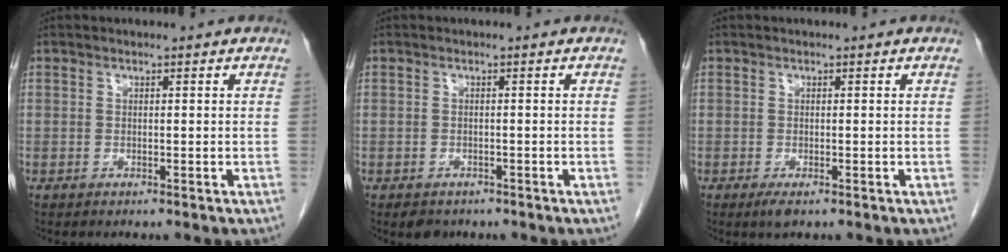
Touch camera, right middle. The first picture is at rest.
{"total": 2.4, "force": [-1.7, 1.5, 0.6], "torque": [-0.011, 0.000, -0.021]}
{"total": 1.6, "force": [-0.9, 0.5, 1.2], "torque": [-0.021, -0.004, -0.012]}